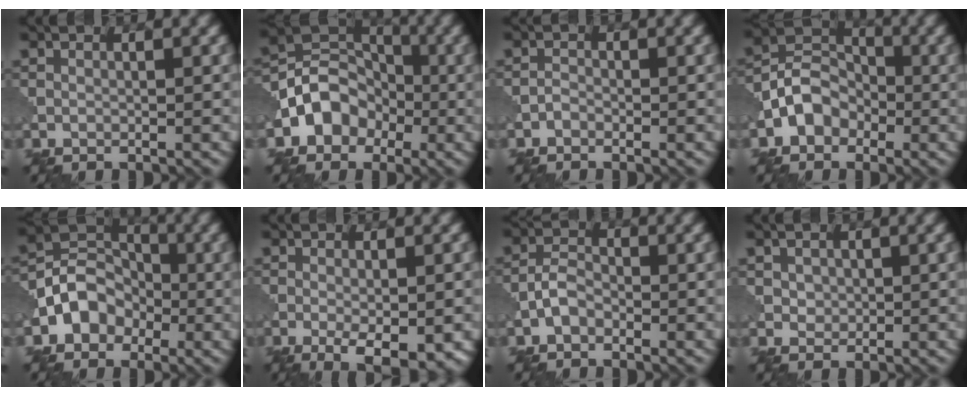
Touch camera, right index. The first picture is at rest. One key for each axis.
{"total": 4.7, "fx": -1.9, "fy": 3.9, "fz": 2.0, "tx": -0.011, "ty": 0.015, "tz": -0.045}
{"total": 0.8, "fx": -0.6, "fy": 0.4, "fz": 0.2, "tx": -0.003, "ty": 0.003, "tz": -0.016}
{"total": 3.9, "fx": -1.8, "fy": 3.0, "fz": 1.7, "tx": -0.025, "ty": 0.013, "tz": -0.041}
{"total": 4.2, "fx": -1.7, "fy": 3.5, "fz": 1.7, "tx": -0.011, "ty": 0.012, "tz": -0.041}
{"total": 4.5, "fx": -1.6, "fy": 1.3, "fz": 4.0, "tx": -0.062, "ty": -0.009, "tz": -0.021}
{"total": 2.0, "fx": -1.1, "fy": 1.1, "fz": 1.2, "tx": -0.024, "ty": 0.009, "tz": -0.028}
{"total": 1.2, "fx": 0.3, "fy": 1.1, "fz": 0.5, "tx": -0.008, "ty": -0.001, "tz": 0.008}